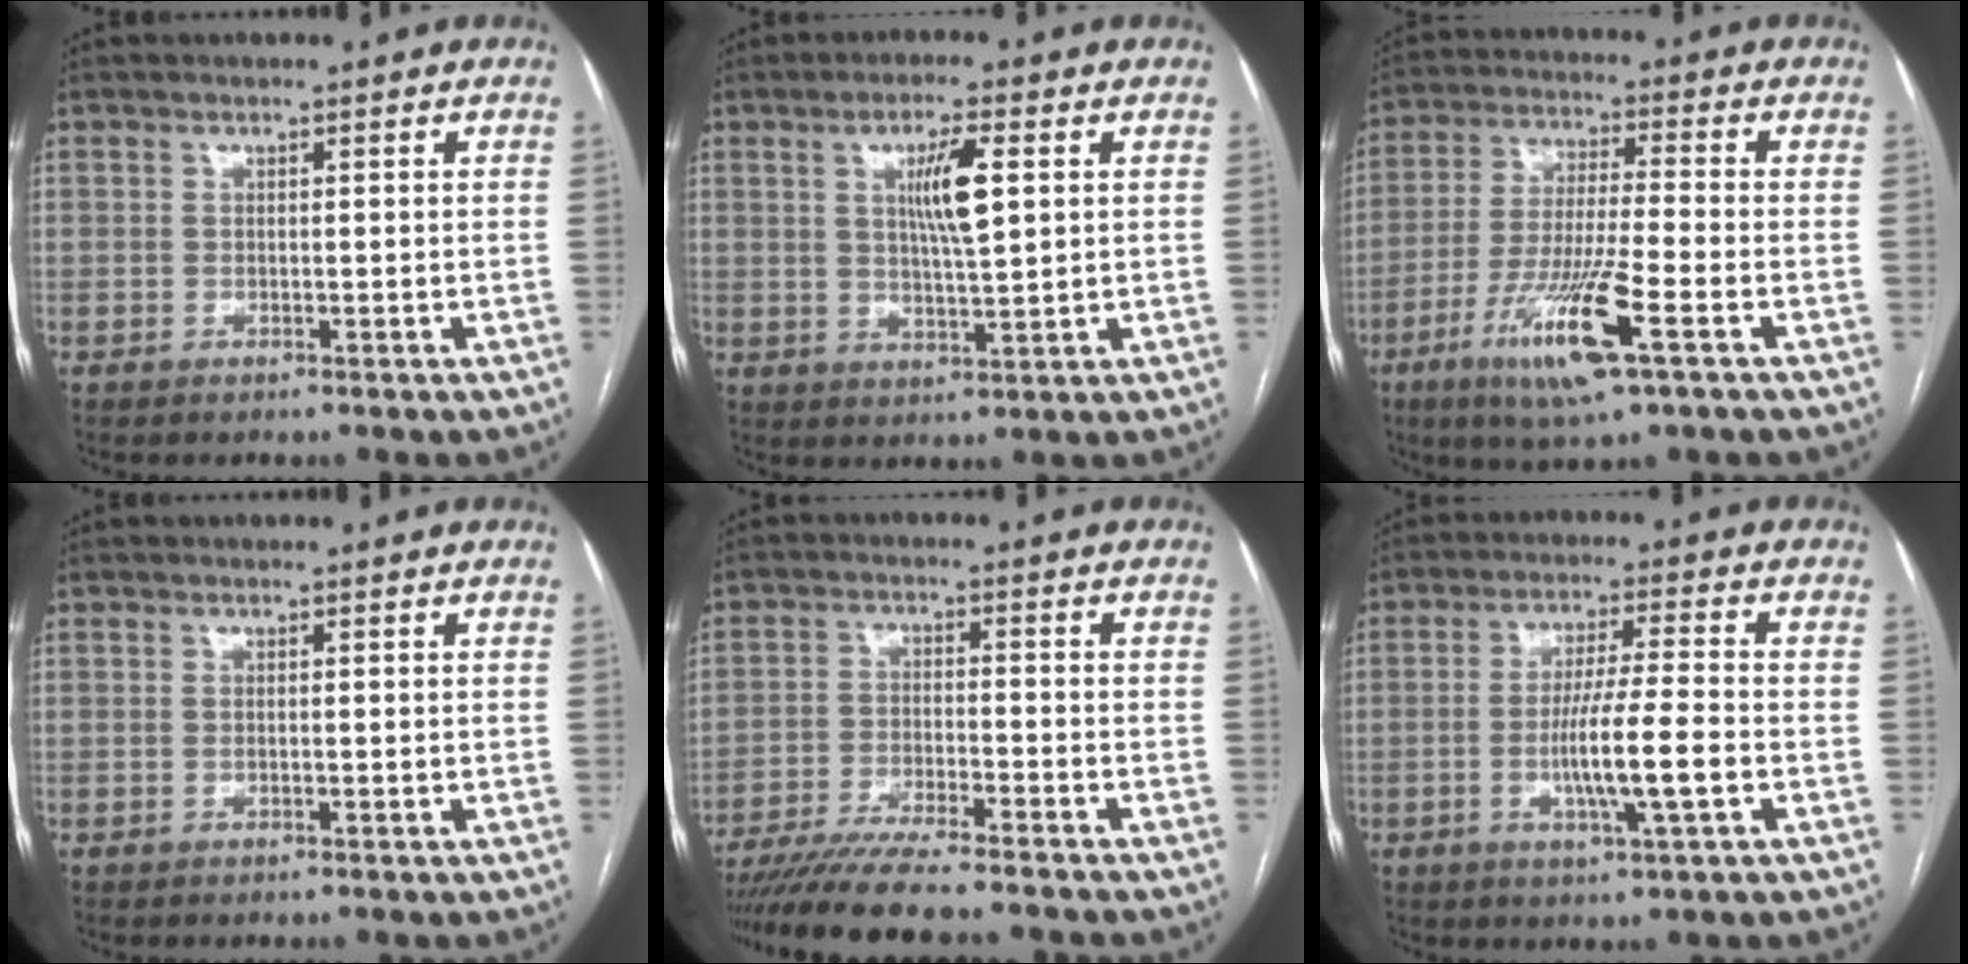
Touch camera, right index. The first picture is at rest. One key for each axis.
{"total": 7.0, "fx": 1.9, "fy": 0.9, "fz": 6.7, "tx": -0.119, "ty": -0.001, "tz": 0.034}
{"total": 13.0, "fx": -5.9, "fy": 0.6, "fz": 11.6, "tx": -0.232, "ty": -0.024, "tz": -0.105}
{"total": 0.0}
{"total": 14.7, "fx": -12.9, "fy": 0.5, "fz": 7.0, "tx": -0.111, "ty": -0.026, "tz": -0.204}
{"total": 9.1, "fx": -2.3, "fy": -0.1, "fz": 8.7, "tx": -0.161, "ty": -0.006, "tz": -0.044}